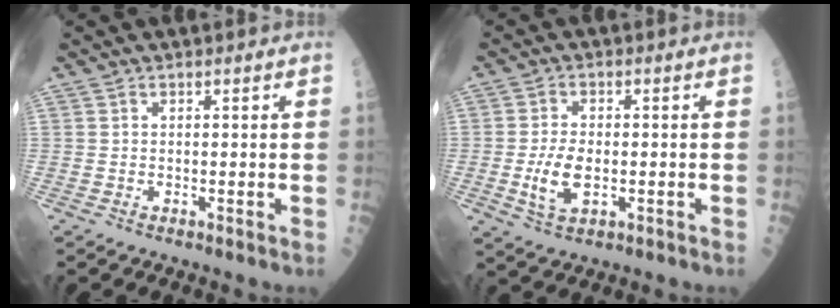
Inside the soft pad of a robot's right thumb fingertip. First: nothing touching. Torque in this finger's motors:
{"motor_torque": [-0.11, 0.11, 0.42, 0.27, 0.07]}